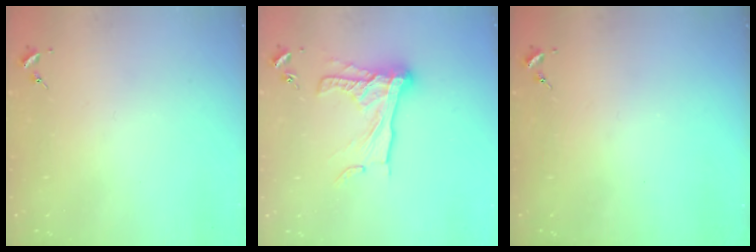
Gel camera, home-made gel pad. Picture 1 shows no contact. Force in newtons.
{"total": 17.2, "press": 17.2, "slide": 1.4}
{"total": 0.0}